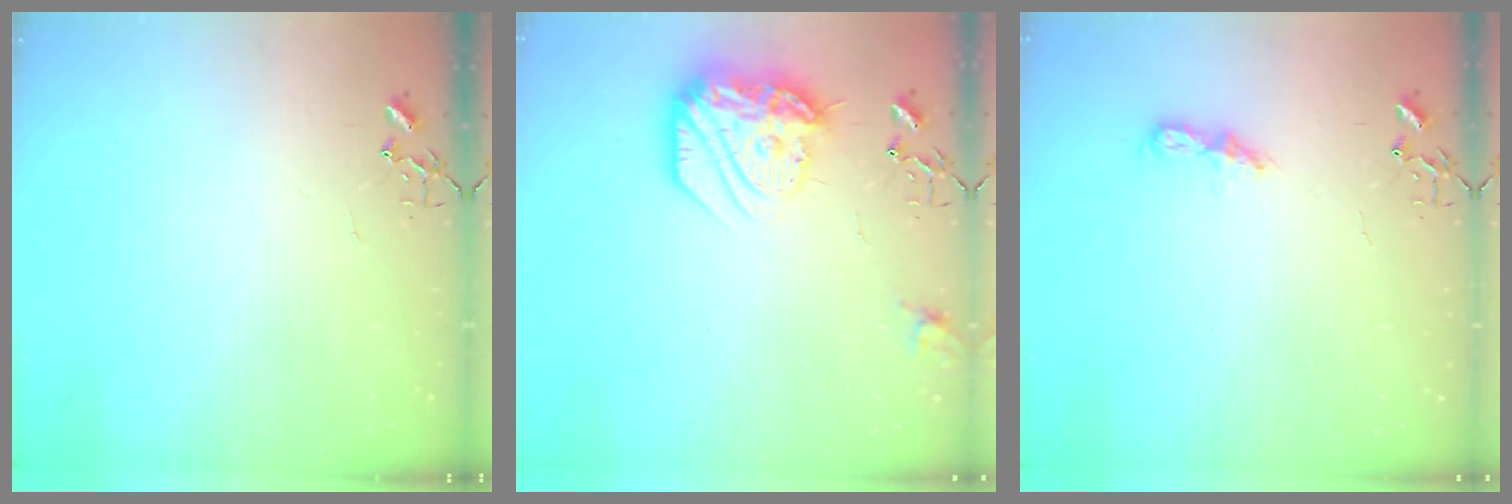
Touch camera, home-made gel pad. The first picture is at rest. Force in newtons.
{"total": 22.2, "press": 22.1, "slide": 1.5}
{"total": 6.7, "press": 6.6, "slide": 0.8}